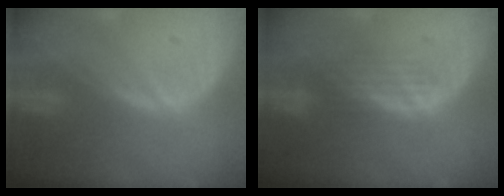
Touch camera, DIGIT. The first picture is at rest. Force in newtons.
{"total": 3.7, "press": 3.2, "slide": 1.8}